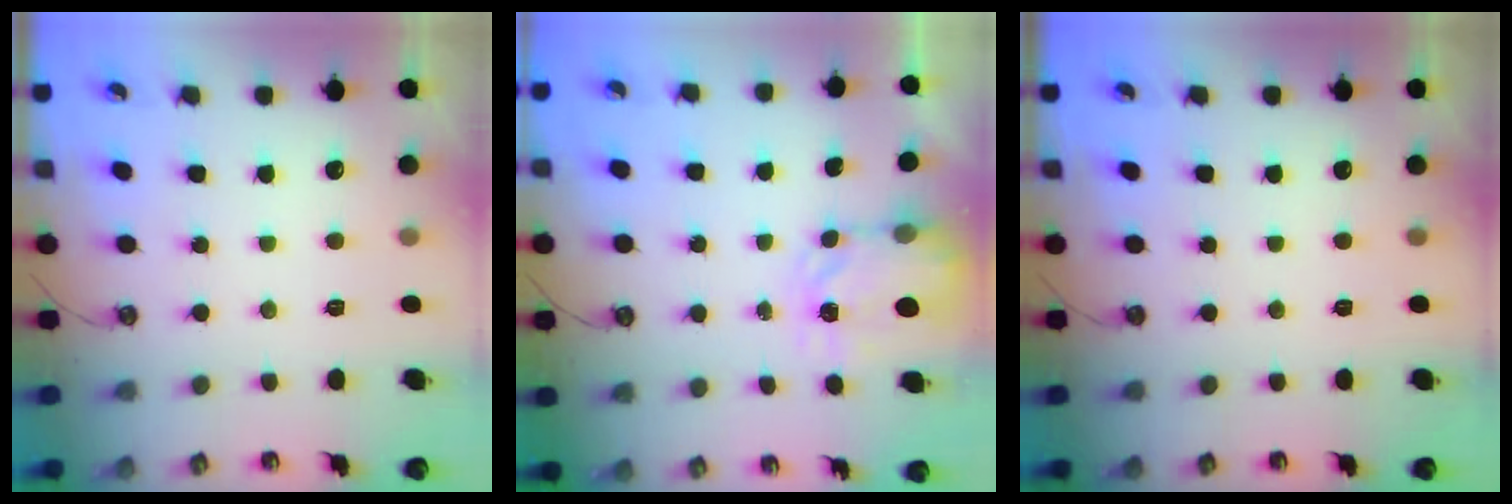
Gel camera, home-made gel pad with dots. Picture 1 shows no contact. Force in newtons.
{"total": 3.7, "press": 3.7, "slide": 0.5}
{"total": 0.0}